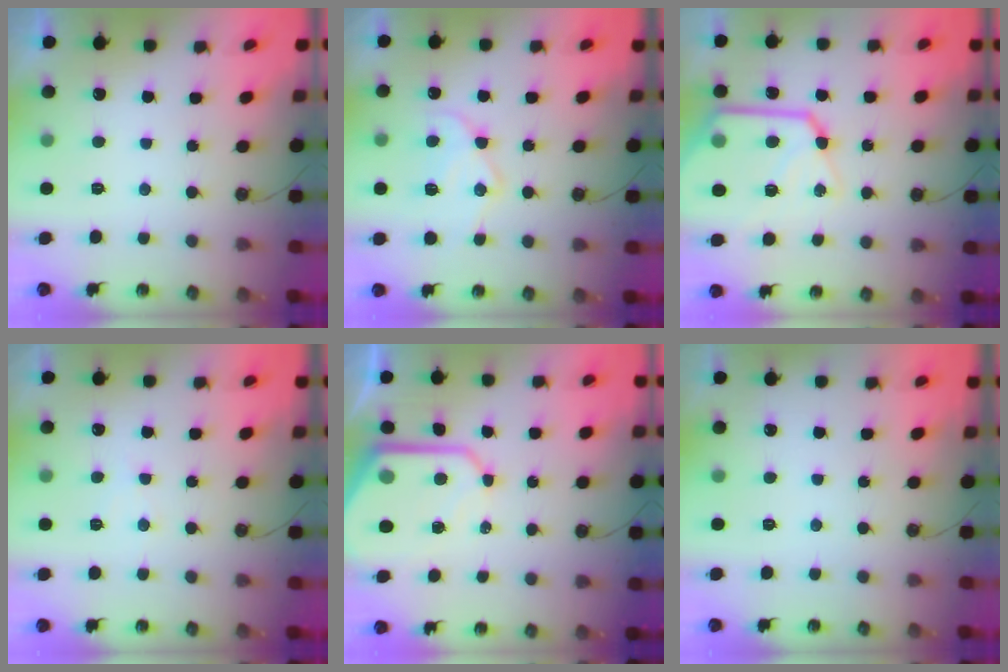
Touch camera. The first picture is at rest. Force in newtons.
{"total": 13.8, "press": 13.7, "slide": 1.4}
{"total": 18.9, "press": 18.8, "slide": 2.0}
{"total": 3.2, "press": 3.2, "slide": 0.5}
{"total": 11.6, "press": 11.5, "slide": 1.0}
{"total": 2.2, "press": 2.1, "slide": 0.3}